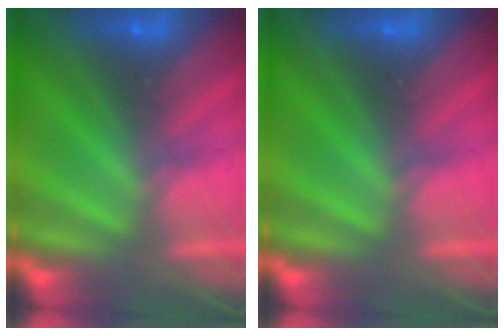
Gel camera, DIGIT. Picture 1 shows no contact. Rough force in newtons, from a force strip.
{"total": 0.0}